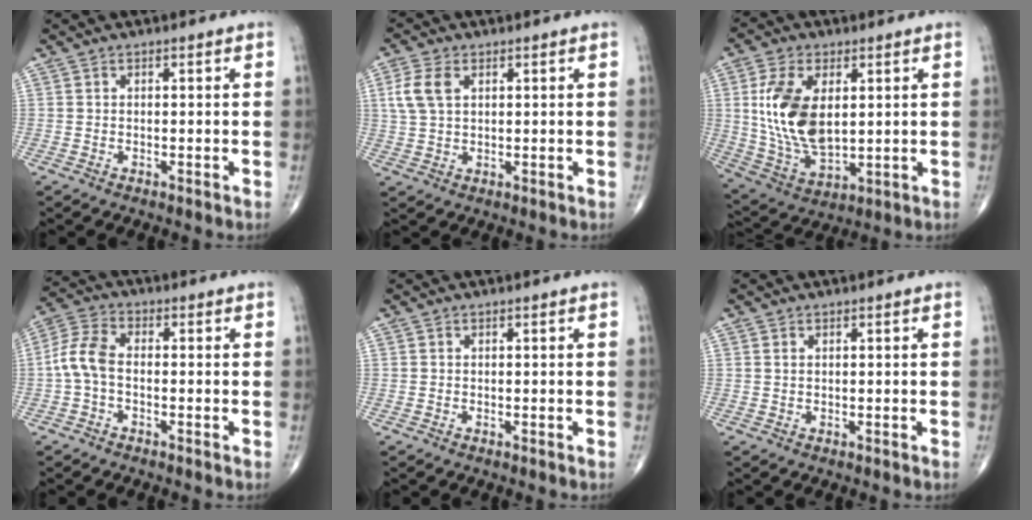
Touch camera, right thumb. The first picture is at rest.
{"total": 5.8, "force": [1.8, 3.5, 4.2], "torque": [-0.096, 0.006, 0.038]}
{"total": 15.2, "force": [2.7, 8.5, 12.4], "torque": [-0.237, -0.015, 0.063]}
{"total": 6.4, "force": [-1.0, 3.5, 5.2], "torque": [-0.118, 0.019, -0.030]}
{"total": 0.0}
{"total": 0.6, "force": [0.3, 0.3, 0.4], "torque": [-0.011, 0.003, 0.007]}